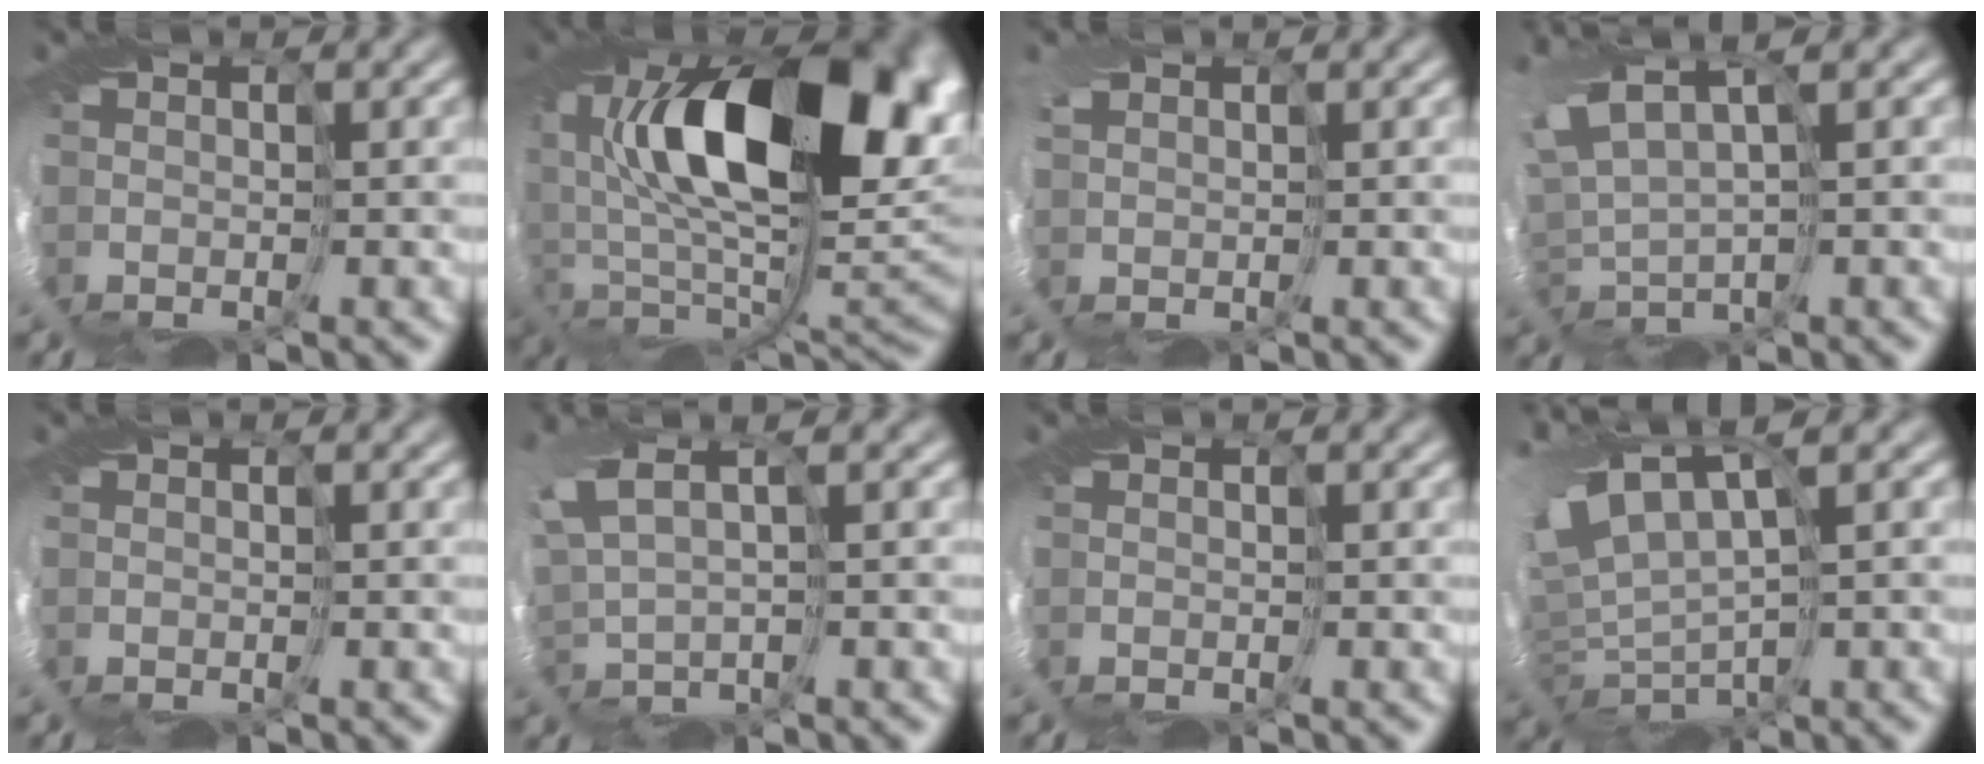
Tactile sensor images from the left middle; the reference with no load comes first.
{"total": 14.4, "force": [3.8, 7.7, 11.6], "torque": [-0.179, -0.016, 0.085]}
{"total": 2.5, "force": [0.4, -1.8, -1.8], "torque": [0.027, -0.003, 0.002]}
{"total": 2.1, "force": [1.1, -1.0, 1.4], "torque": [-0.049, 0.004, 0.013]}
{"total": 0.0}
{"total": 2.5, "force": [2.0, -0.6, 1.4], "torque": [-0.065, 0.010, 0.044]}
{"total": 0.0}
{"total": 5.6, "force": [2.0, 1.7, 5.0], "torque": [-0.120, -0.003, 0.046]}